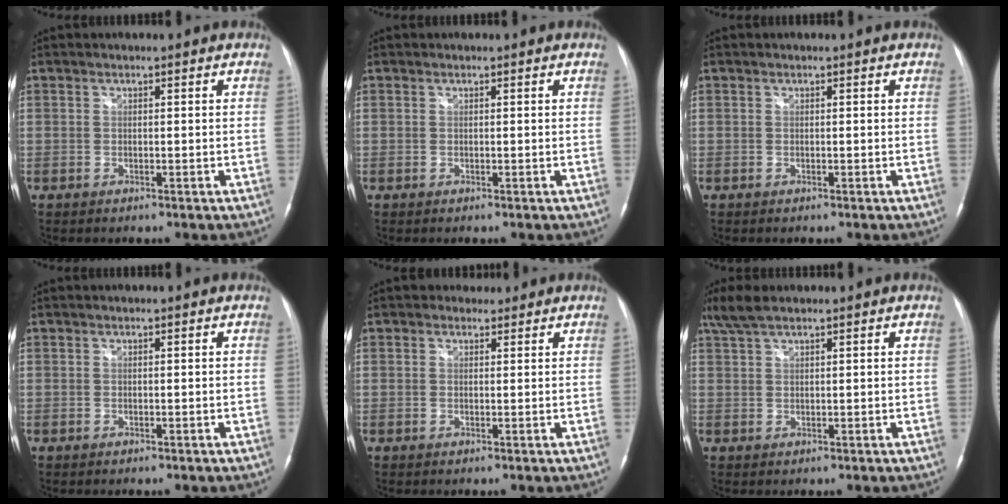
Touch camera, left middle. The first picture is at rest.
{"total": 0.0}
{"total": 0.0}
{"total": 0.0}
{"total": 1.7, "force": [1.4, 0.9, -0.1], "torque": [0.004, 0.008, 0.019]}
{"total": 4.1, "force": [3.2, 0.8, 2.4], "torque": [-0.061, 0.018, 0.070]}